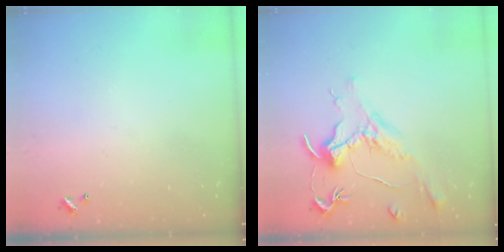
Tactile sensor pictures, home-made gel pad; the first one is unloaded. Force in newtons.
{"total": 1.5, "press": 1.2, "slide": 0.9}